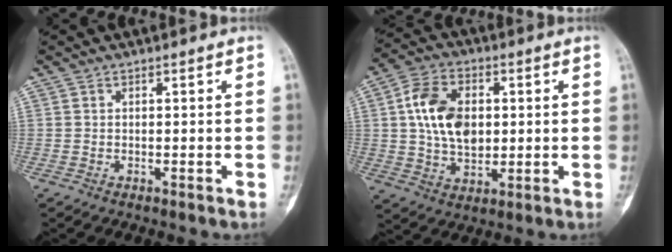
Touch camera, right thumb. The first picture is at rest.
{"total": 12.7, "force": [1.8, 8.4, 9.4], "torque": [-0.152, 0.002, 0.032]}